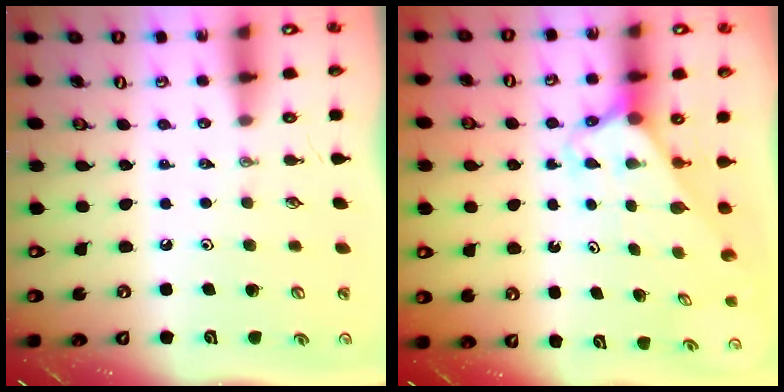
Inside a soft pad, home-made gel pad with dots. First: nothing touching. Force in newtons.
{"total": 2.4, "press": 2.4, "slide": 0.2}